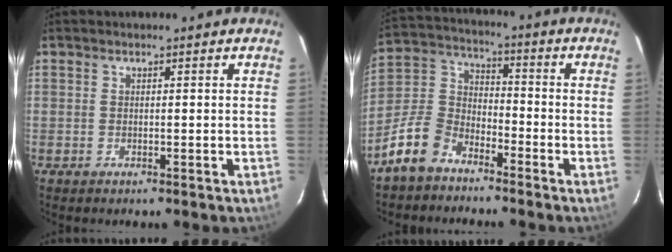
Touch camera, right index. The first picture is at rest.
{"total": 10.5, "force": [-7.5, 5.9, 4.5], "torque": [-0.115, 0.034, -0.152]}